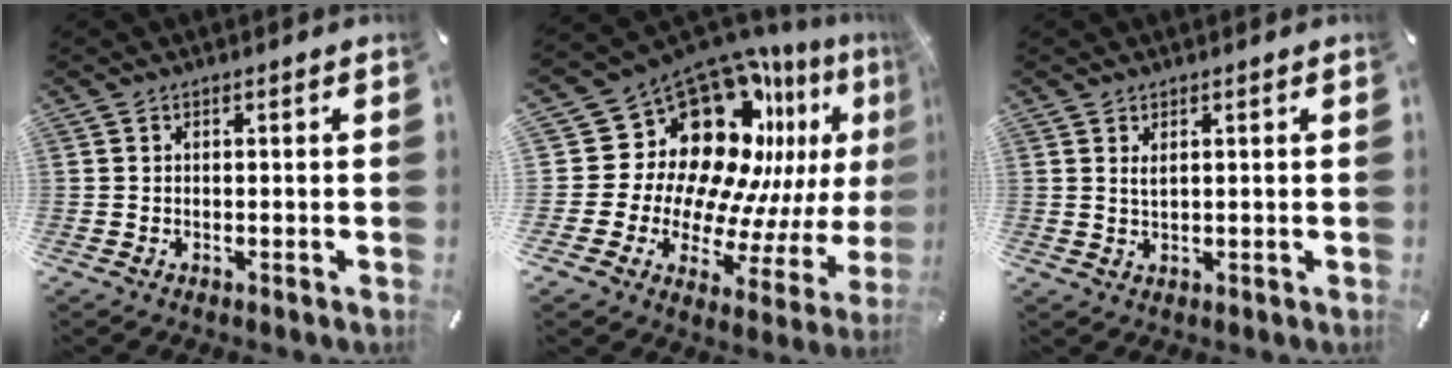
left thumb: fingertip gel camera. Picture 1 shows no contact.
{"total": 22.6, "force": [11.8, 14.9, 12.1], "torque": [-0.191, -0.138, 0.234]}
{"total": 1.7, "force": [0.9, 0.6, 1.3], "torque": [-0.027, -0.001, 0.016]}